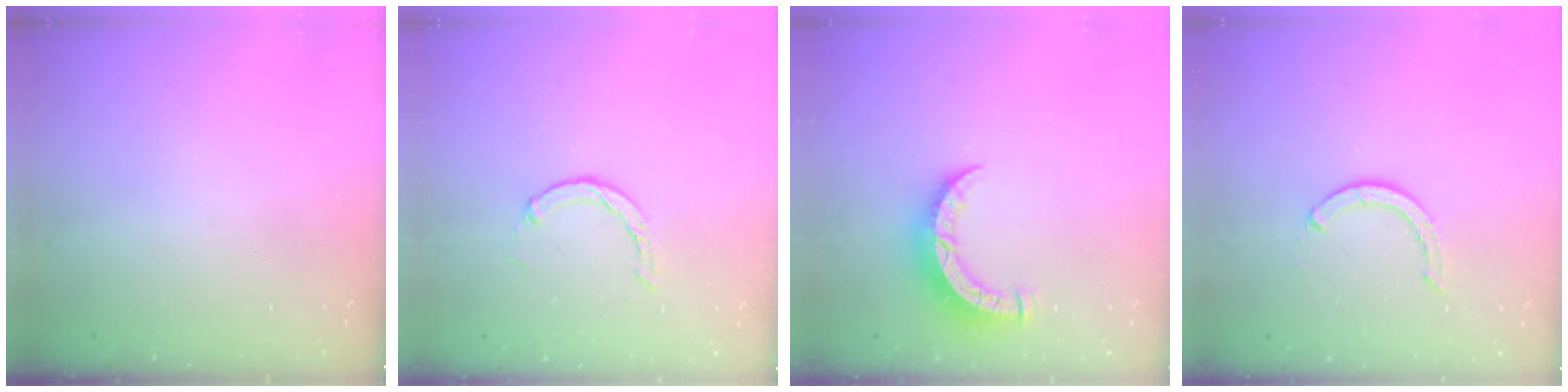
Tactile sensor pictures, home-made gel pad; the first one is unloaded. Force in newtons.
{"total": 2.7, "press": 2.7, "slide": 0.5}
{"total": 6.3, "press": 6.3, "slide": 0.6}
{"total": 3.7, "press": 3.6, "slide": 0.4}